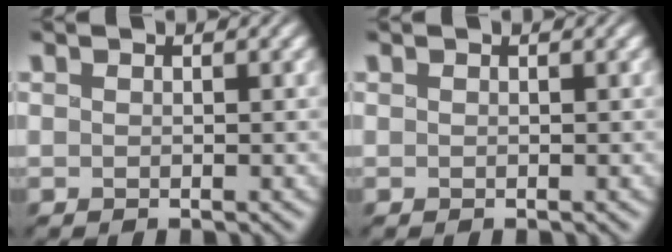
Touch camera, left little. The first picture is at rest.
{"total": 0.0}